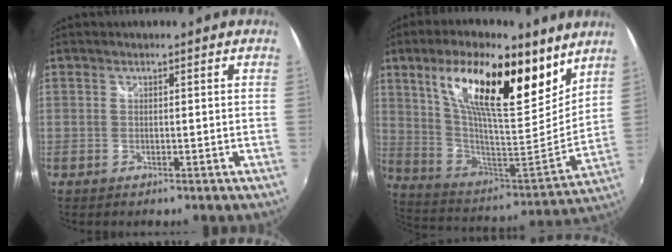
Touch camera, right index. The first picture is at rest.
{"total": 24.5, "force": [13.5, 8.4, 18.6], "torque": [-0.333, 0.023, 0.240]}